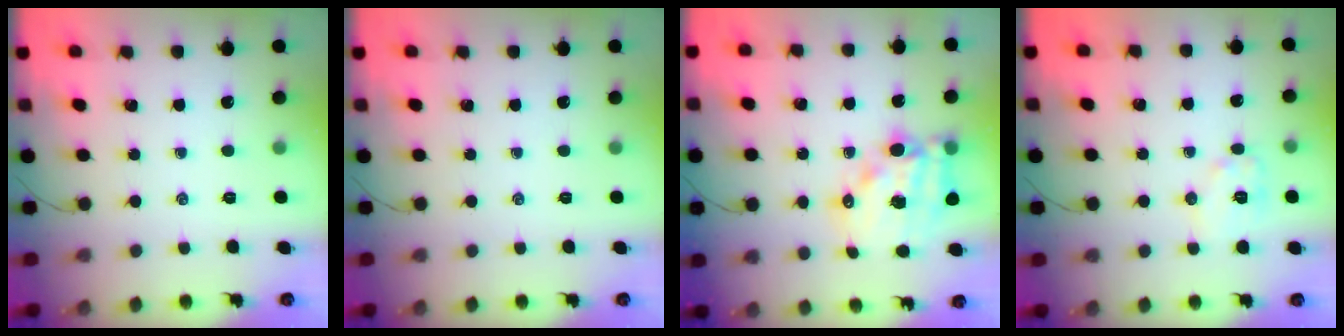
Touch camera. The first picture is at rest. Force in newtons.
{"total": 0.0}
{"total": 15.9, "press": 15.5, "slide": 3.7}
{"total": 8.7, "press": 8.6, "slide": 0.3}